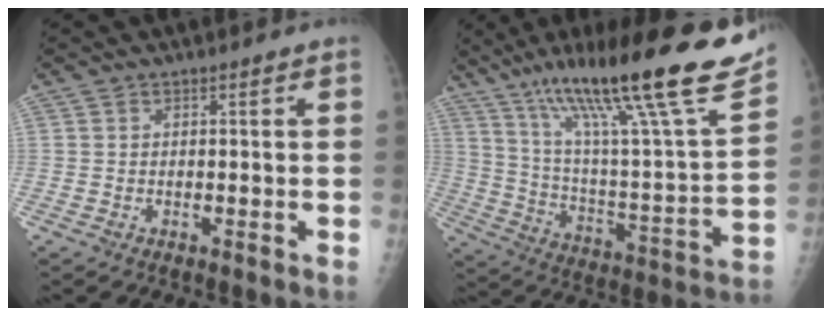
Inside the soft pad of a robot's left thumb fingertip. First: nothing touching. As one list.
[{"total": 32.0, "force": [20.2, 5.2, 24.3], "torque": [-0.371, -0.041, 0.326]}]